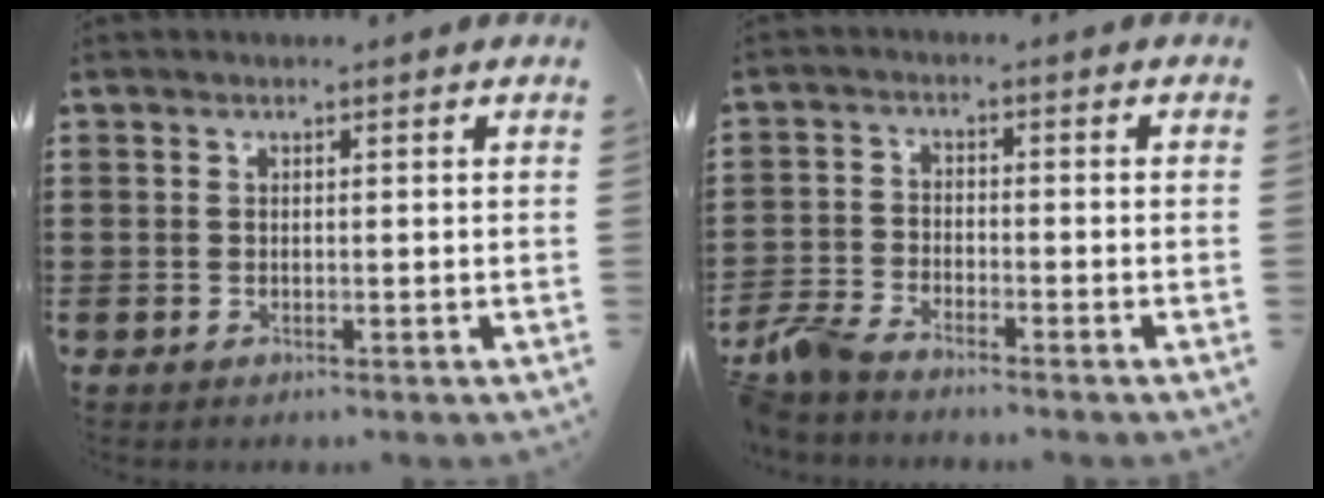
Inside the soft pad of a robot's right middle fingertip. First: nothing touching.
{"total": 4.4, "force": [-4.1, 0.9, 1.6], "torque": [-0.061, -0.009, -0.090]}